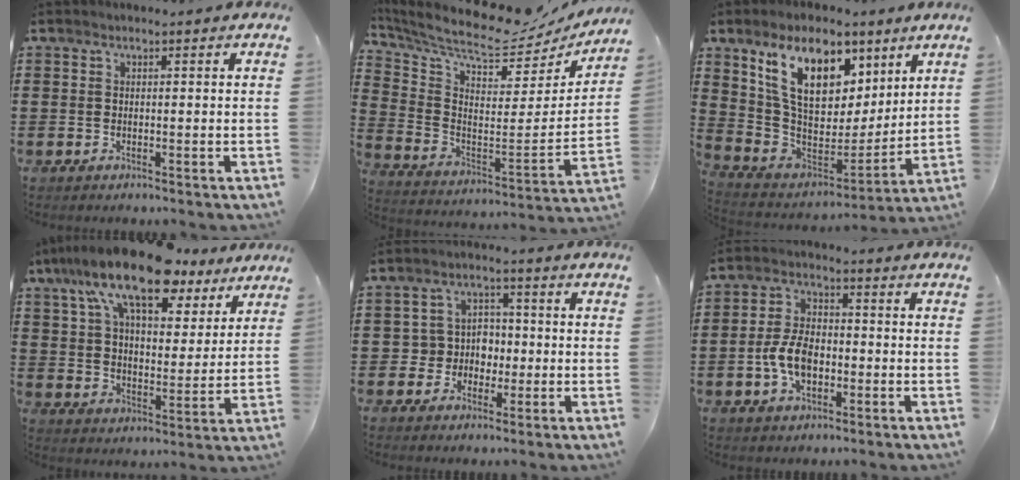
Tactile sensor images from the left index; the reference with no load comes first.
{"total": 8.3, "force": [7.5, 1.6, 3.3], "torque": [-0.096, -0.068, 0.121]}
{"total": 13.7, "force": [7.8, 7.9, 8.1], "torque": [-0.167, -0.014, 0.150]}
{"total": 15.9, "force": [11.8, 4.6, 9.6], "torque": [-0.192, -0.045, 0.206]}
{"total": 4.7, "force": [-0.9, 4.4, 1.2], "torque": [-0.042, 0.012, -0.020]}
{"total": 7.0, "force": [-1.9, 4.1, 5.3], "torque": [-0.120, 0.005, -0.039]}